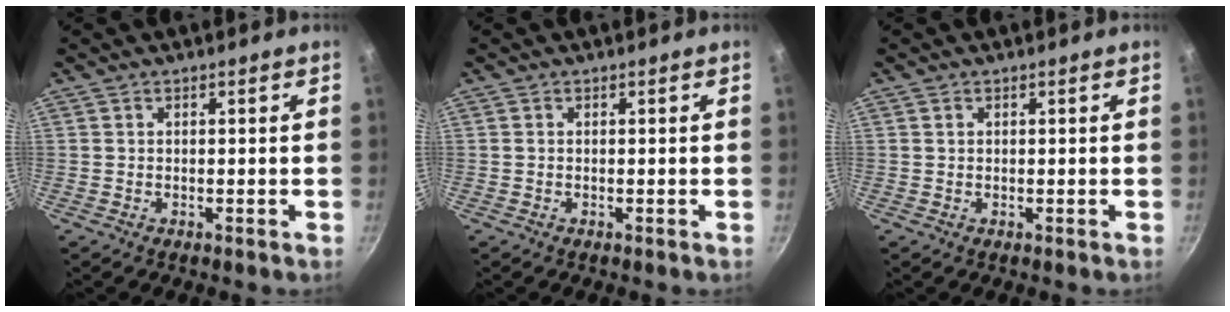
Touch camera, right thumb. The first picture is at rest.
{"total": 0.0}
{"total": 0.7, "force": [0.3, 0.5, 0.3], "torque": [-0.004, 0.001, 0.005]}